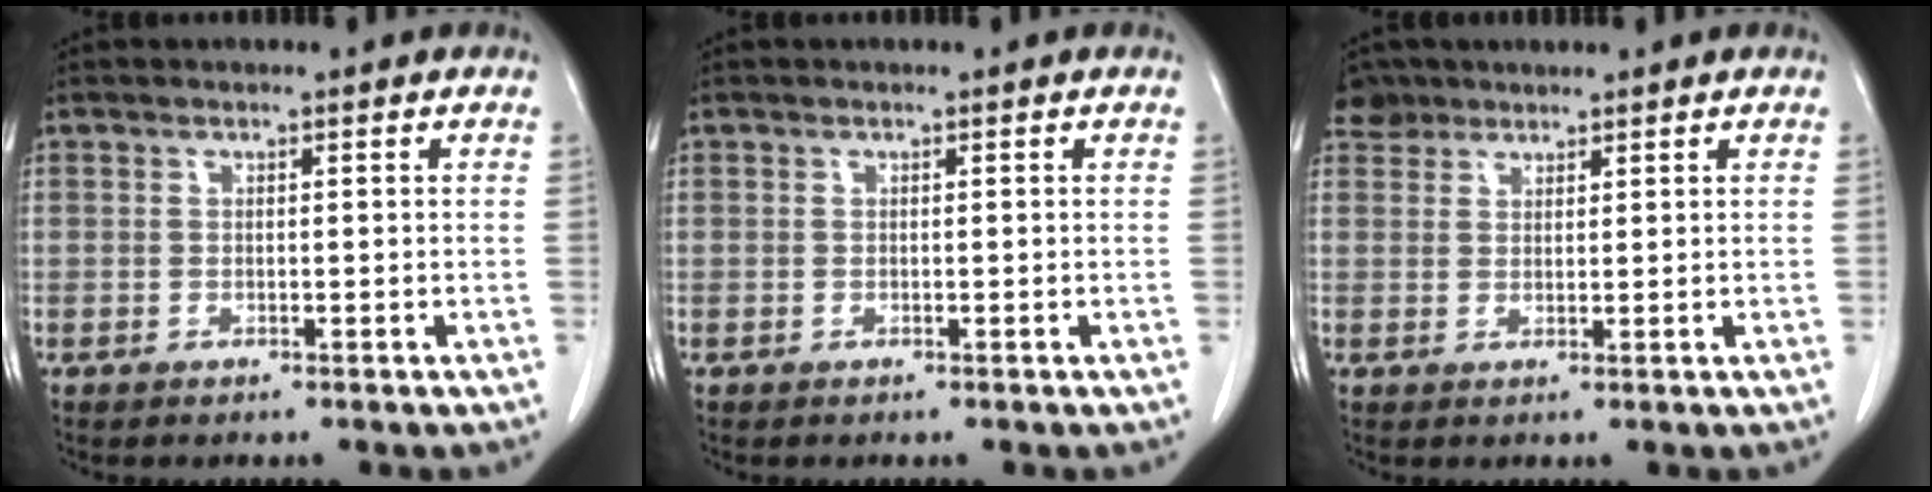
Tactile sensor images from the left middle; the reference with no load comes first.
{"total": 0.0}
{"total": 2.8, "force": [2.4, 1.5, -0.2], "torque": [0.002, 0.008, 0.043]}